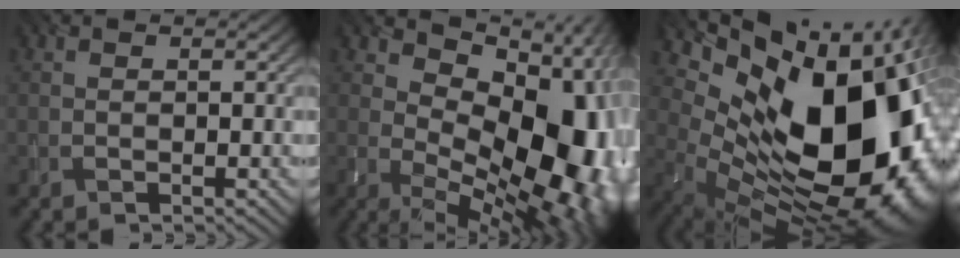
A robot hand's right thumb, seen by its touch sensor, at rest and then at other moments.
{"total": 17.1, "force": [1.5, 10.6, 13.3], "torque": [-0.145, -0.011, 0.044]}
{"total": 21.2, "force": [2.1, 13.1, 16.5], "torque": [-0.274, -0.046, 0.080]}